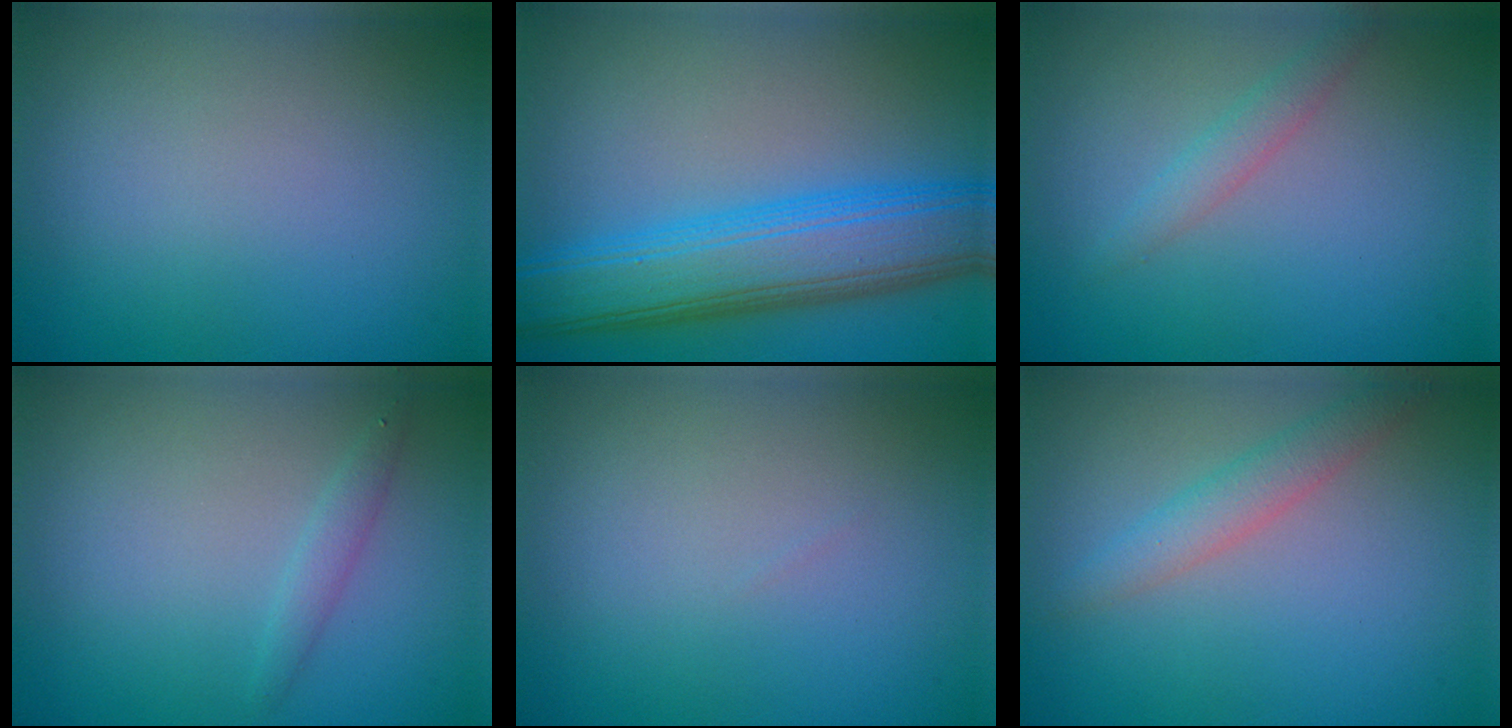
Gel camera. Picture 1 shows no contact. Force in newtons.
{"total": 9.2, "press": 9.2, "slide": 0.1}
{"total": 1.6, "press": 1.6, "slide": 0.0}
{"total": 1.2, "press": 1.2, "slide": 0.0}
{"total": 0.0}
{"total": 2.5, "press": 2.5, "slide": 0.1}